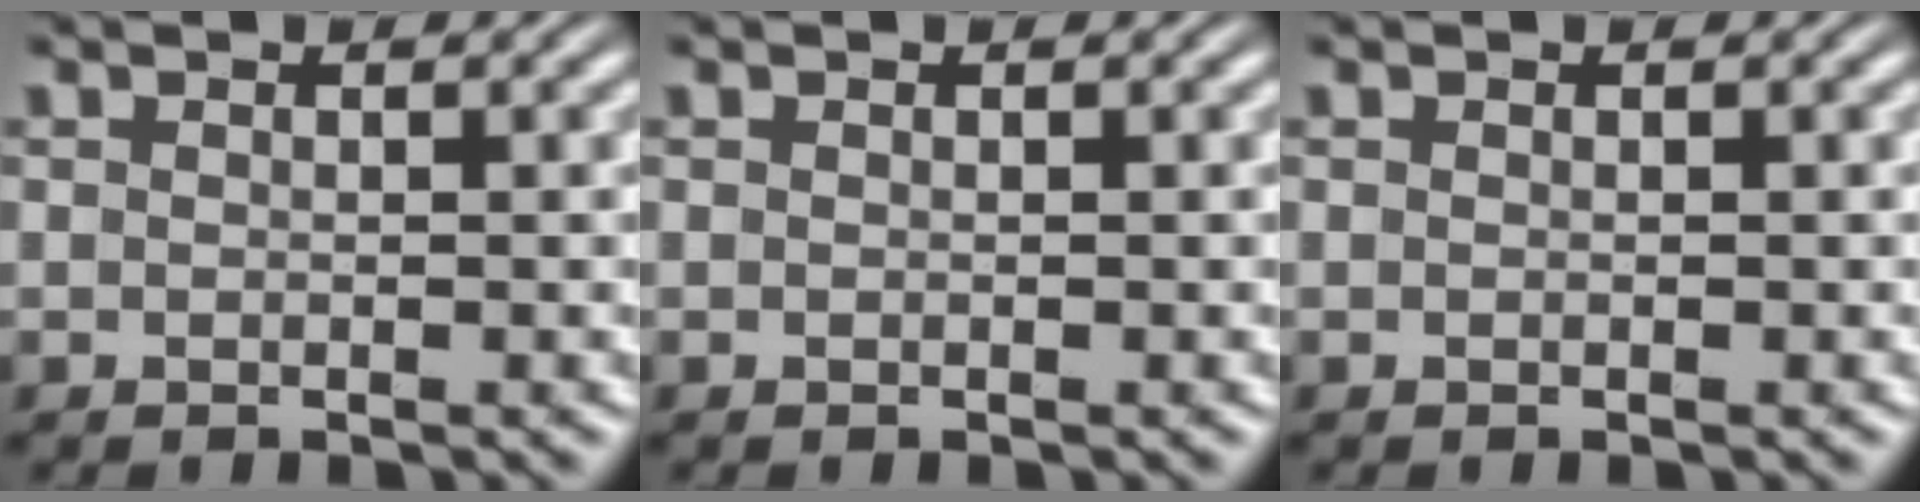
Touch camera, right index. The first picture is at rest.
{"total": 0.0}
{"total": 0.0}